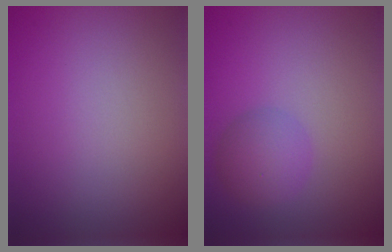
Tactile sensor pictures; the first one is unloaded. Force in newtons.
{"total": 3.0, "press": 2.9, "slide": 0.2}